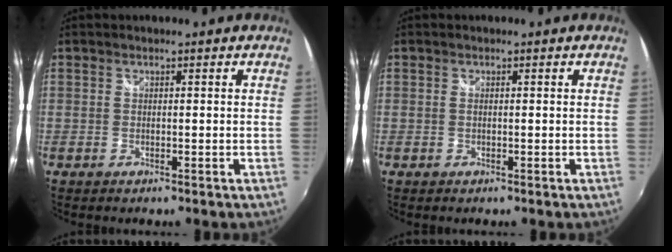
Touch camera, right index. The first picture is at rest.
{"total": 0.0}